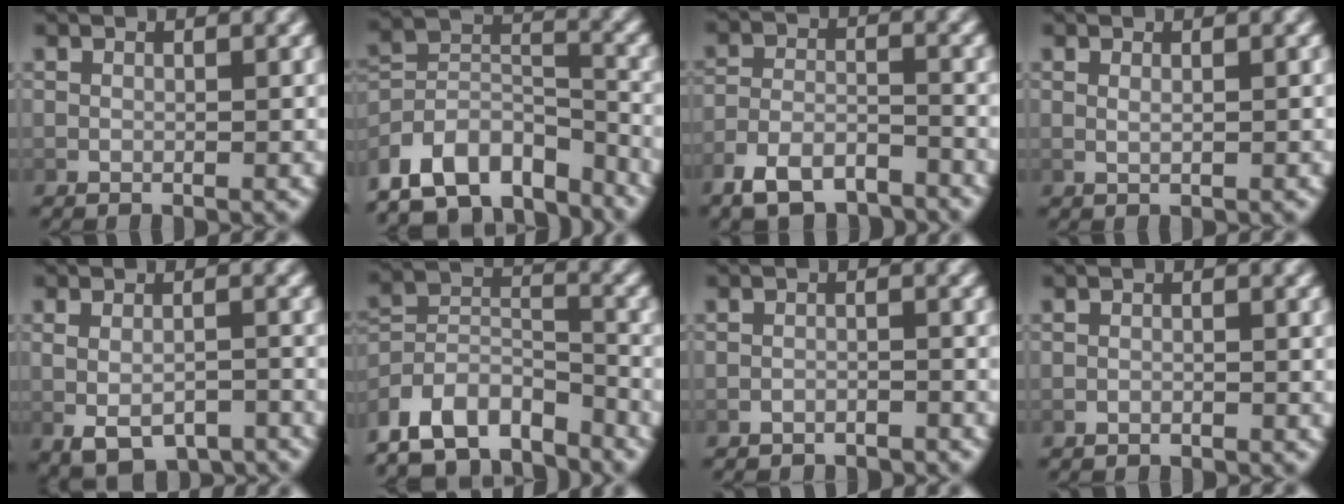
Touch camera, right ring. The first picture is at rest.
{"total": 12.9, "force": [-7.9, 8.3, 5.9], "torque": [-0.121, -0.070, -0.107]}
{"total": 4.9, "force": [-4.1, 1.9, 1.8], "torque": [-0.023, -0.006, -0.071]}
{"total": 0.5, "force": [0.3, -0.1, 0.4], "torque": [-0.010, -0.006, 0.011]}
{"total": 4.7, "force": [-3.0, 2.5, 2.6], "torque": [-0.052, -0.025, -0.032]}
{"total": 12.1, "force": [-8.2, 7.7, 4.6], "torque": [-0.107, -0.068, -0.116]}
{"total": 2.7, "force": [-2.7, 0.3, -0.1], "torque": [0.001, -0.006, -0.044]}
{"total": 1.0, "force": [-1.0, 0.0, 0.0], "torque": [-0.006, -0.005, -0.013]}